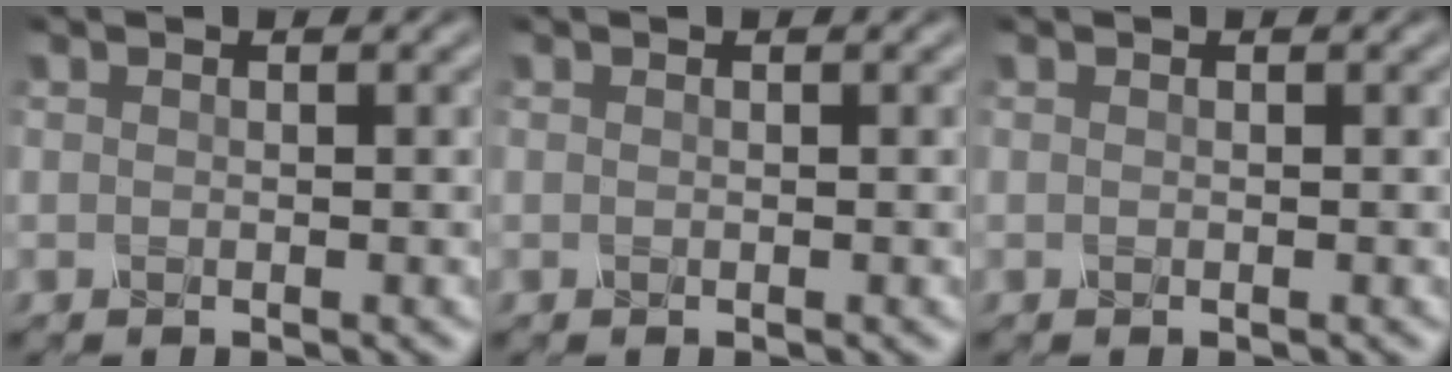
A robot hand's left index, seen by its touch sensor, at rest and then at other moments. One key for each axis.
{"total": 0.0}
{"total": 0.0}